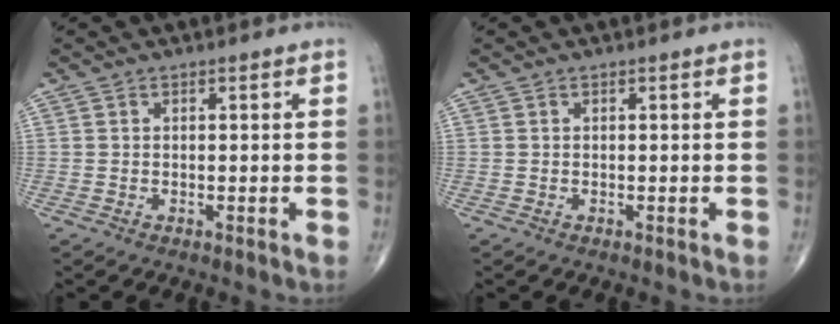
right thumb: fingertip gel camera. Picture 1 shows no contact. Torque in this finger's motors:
{"motor_torque": [-0.01, 0.01, 0.00, 0.00, 0.00]}